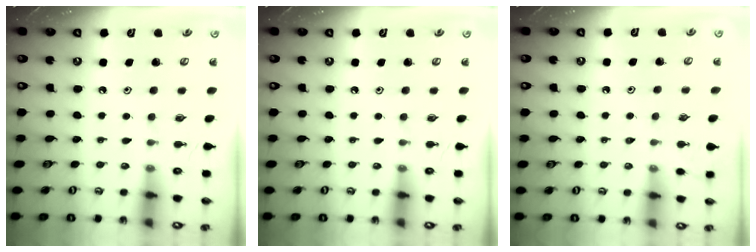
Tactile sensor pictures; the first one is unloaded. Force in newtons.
{"total": 0.0}
{"total": 1.3, "press": 1.3, "slide": 0.3}